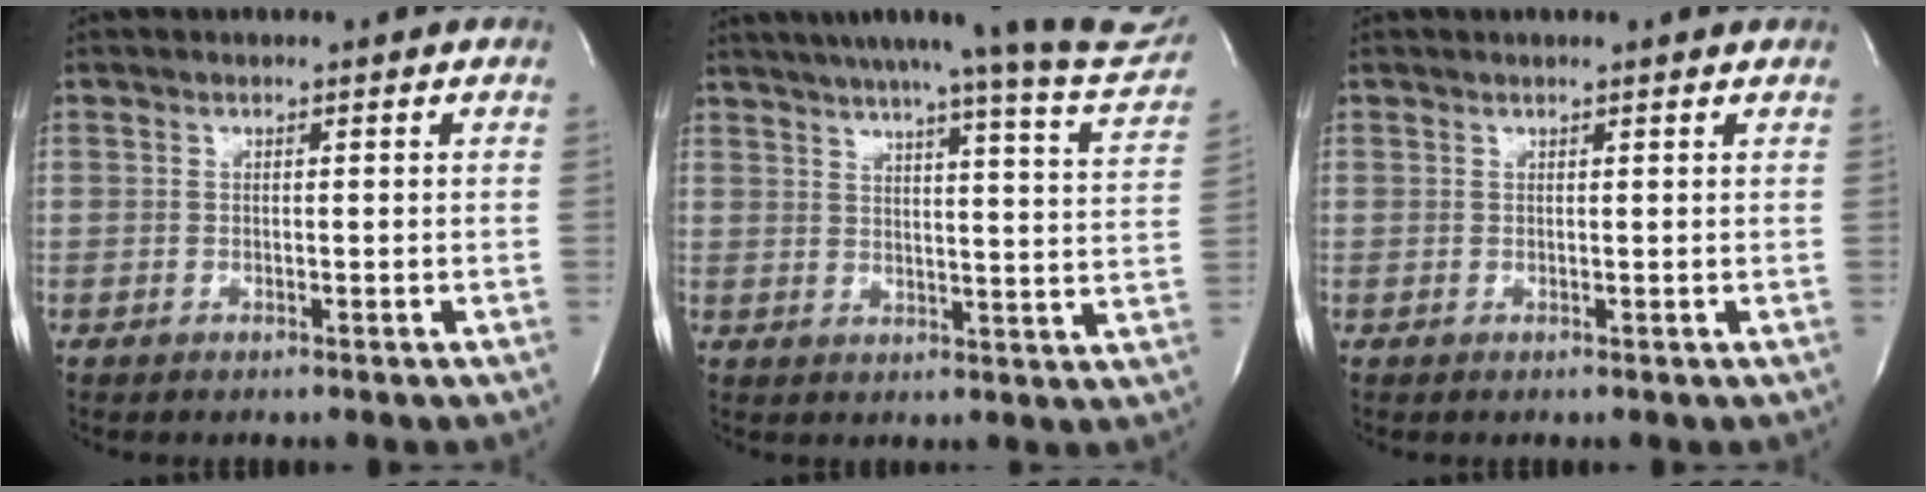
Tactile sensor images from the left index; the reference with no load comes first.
{"total": 21.5, "force": [19.5, 0.1, 8.9], "torque": [-0.123, -0.071, 0.225]}
{"total": 1.0, "force": [0.8, -0.2, 0.6], "torque": [-0.014, 0.006, 0.010]}